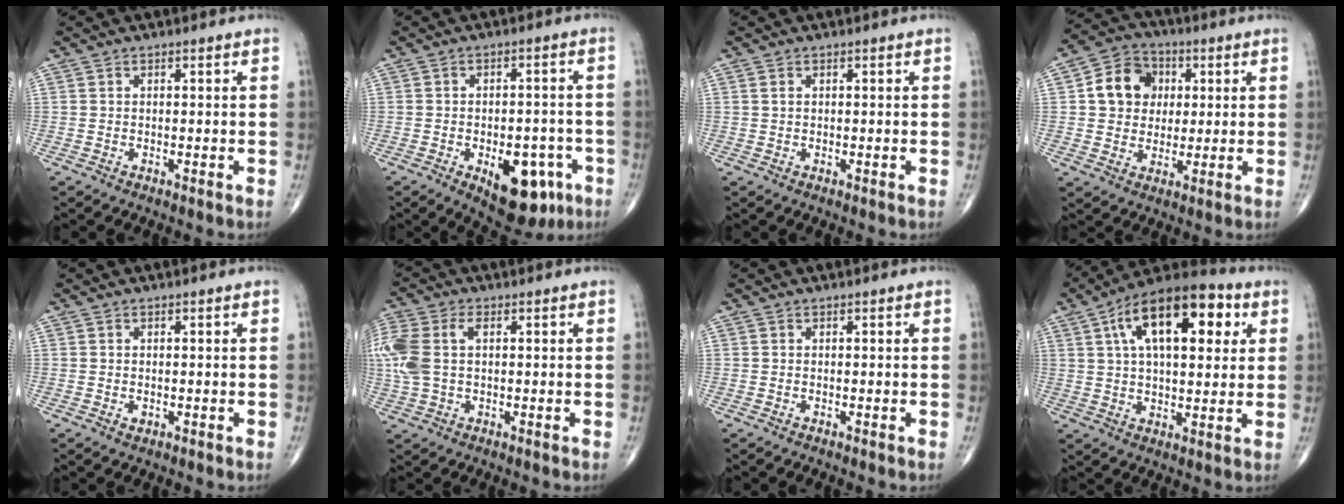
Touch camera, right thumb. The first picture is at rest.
{"total": 12.9, "force": [-5.5, 6.8, 9.5], "torque": [-0.095, 0.024, -0.064]}
{"total": 0.6, "force": [0.3, 0.4, 0.4], "torque": [-0.008, 0.000, 0.005]}
{"total": 10.5, "force": [2.0, 8.9, 5.1], "torque": [-0.054, 0.006, 0.026]}
{"total": 0.8, "force": [-0.2, 0.6, 0.5], "torque": [-0.004, -0.001, -0.001]}
{"total": 11.3, "force": [1.5, 7.0, 8.7], "torque": [-0.242, 0.022, 0.030]}
{"total": 0.0}
{"total": 19.6, "force": [6.5, 9.3, 16.0], "torque": [-0.233, 0.011, 0.095]}